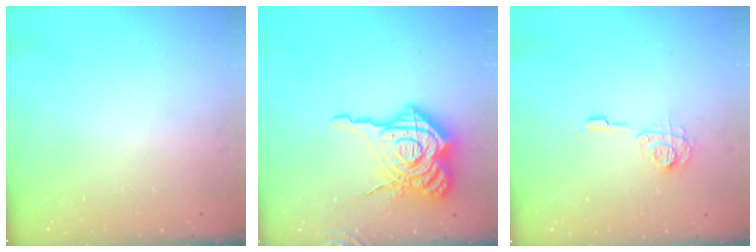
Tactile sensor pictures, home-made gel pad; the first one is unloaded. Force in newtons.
{"total": 23.6, "press": 23.5, "slide": 2.7}
{"total": 7.5, "press": 7.4, "slide": 0.5}